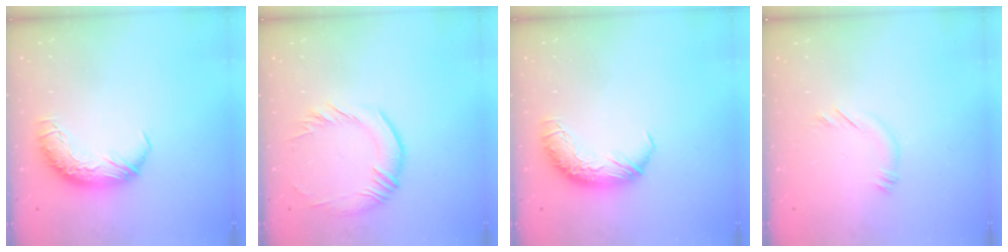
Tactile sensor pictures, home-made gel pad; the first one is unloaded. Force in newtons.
{"total": 2.0, "press": 1.6, "slide": 1.2}
{"total": 0.0}
{"total": 6.4, "press": 6.4, "slide": 0.7}